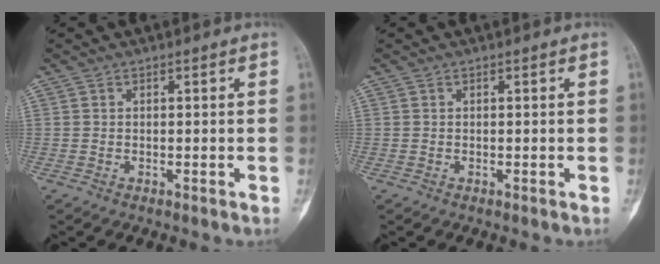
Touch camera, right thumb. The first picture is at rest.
{"total": 0.0}